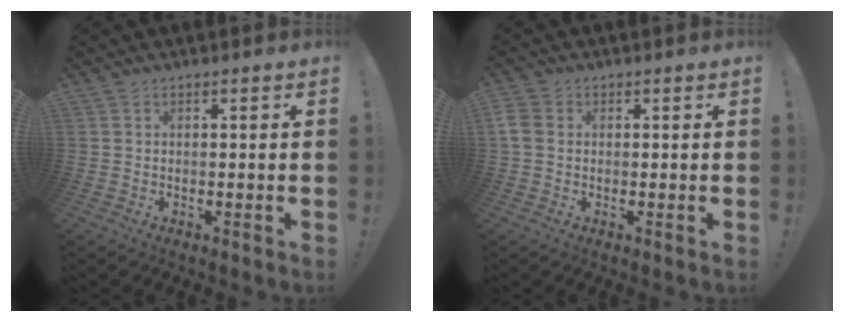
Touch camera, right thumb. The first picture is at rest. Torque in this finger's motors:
{"motor_torque": [0.02, 0.33, 0.44, -0.29, 0.00]}